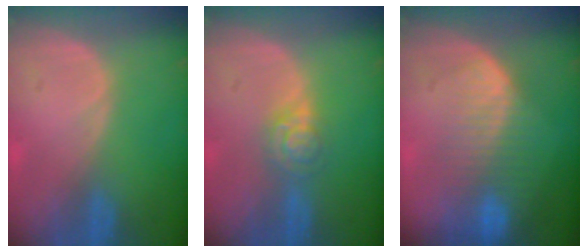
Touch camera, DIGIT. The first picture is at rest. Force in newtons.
{"total": 4.6, "press": 3.9, "slide": 2.6}
{"total": 8.6, "press": 7.3, "slide": 4.4}